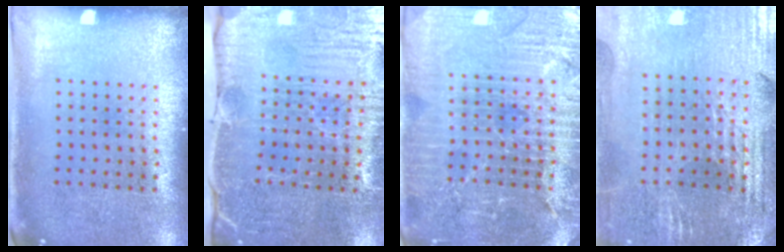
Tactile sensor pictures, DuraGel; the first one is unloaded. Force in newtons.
{"total": 4.0, "press": 4.0, "slide": 0.6}
{"total": 4.5, "press": 4.2, "slide": 1.5}
{"total": 2.9, "press": 2.8, "slide": 0.5}